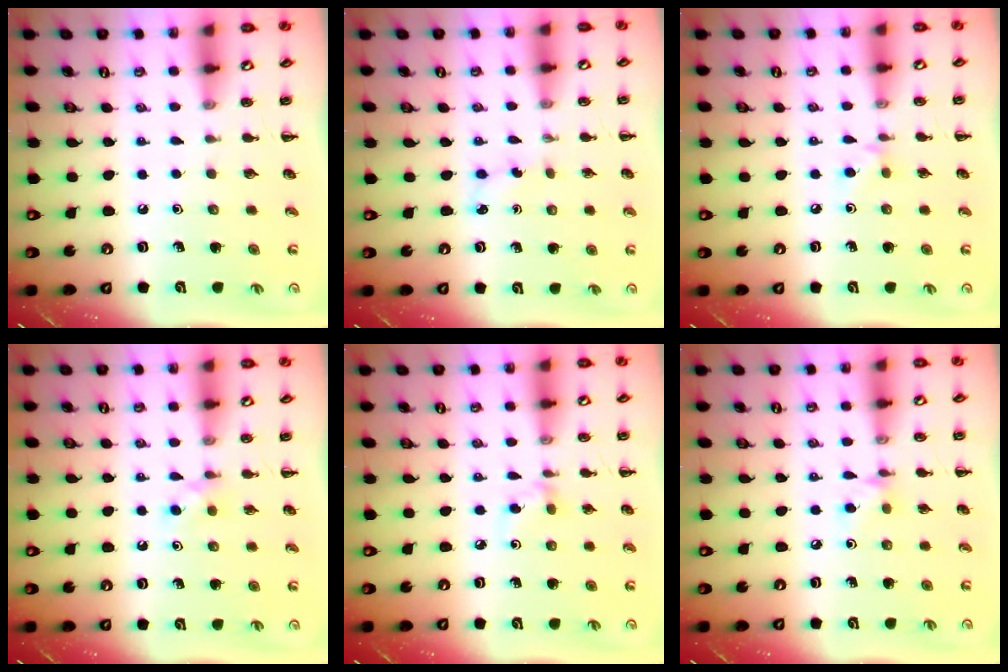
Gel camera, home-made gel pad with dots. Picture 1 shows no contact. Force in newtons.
{"total": 2.6, "press": 2.5, "slide": 0.8}
{"total": 4.6, "press": 4.3, "slide": 1.7}
{"total": 2.9, "press": 2.7, "slide": 1.1}
{"total": 5.0, "press": 4.8, "slide": 1.5}
{"total": 4.7, "press": 4.5, "slide": 1.2}